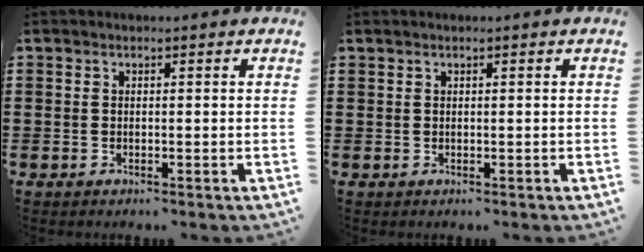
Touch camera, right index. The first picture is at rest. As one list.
[{"total": 0.0}]